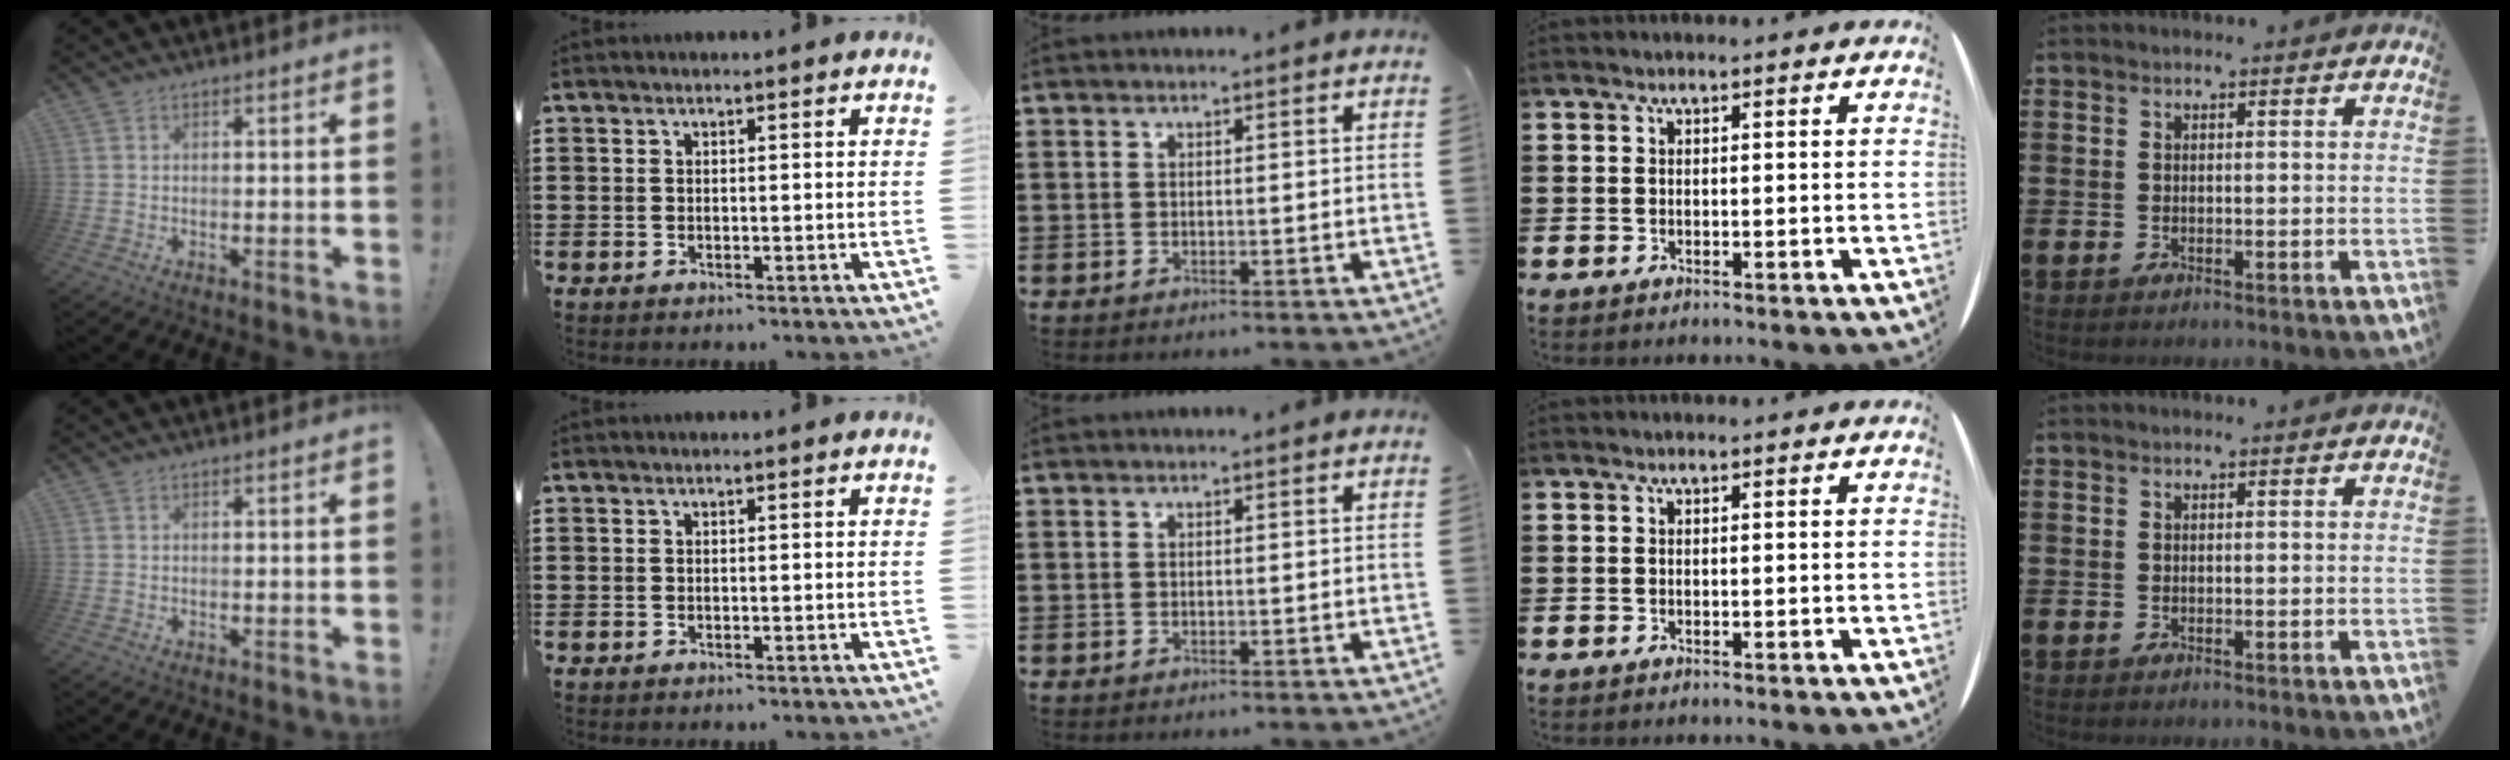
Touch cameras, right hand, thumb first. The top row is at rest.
{}